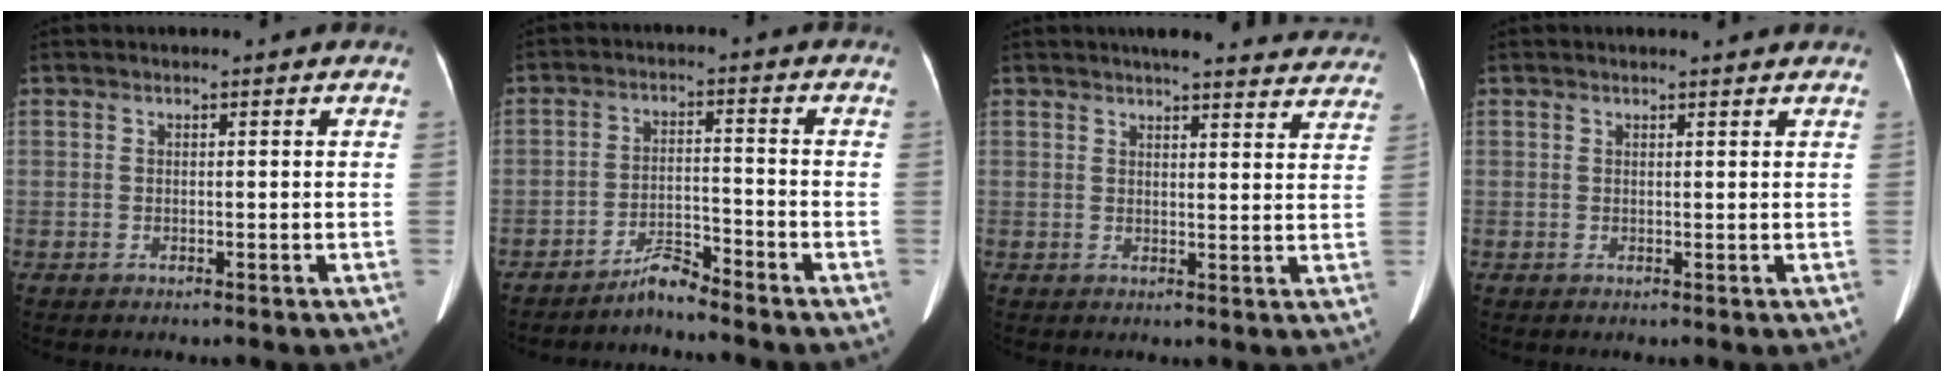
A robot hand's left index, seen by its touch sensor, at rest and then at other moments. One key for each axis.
{"total": 3.9, "fx": -3.8, "fy": -0.3, "fz": 0.8, "tx": -0.013, "ty": -0.014, "tz": -0.071}
{"total": 18.3, "fx": 17.0, "fy": 3.2, "fz": 5.9, "tx": -0.056, "ty": -0.012, "tz": 0.189}
{"total": 1.7, "fx": 1.7, "fy": 0.1, "fz": 0.4, "tx": -0.008, "ty": 0.003, "tz": 0.019}